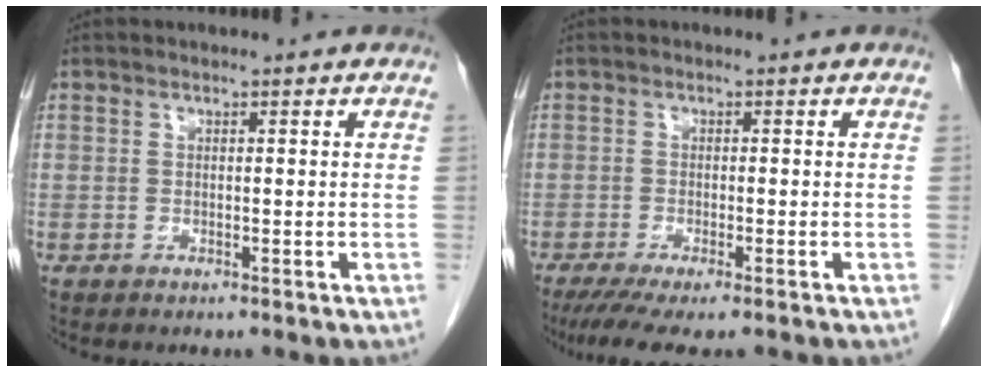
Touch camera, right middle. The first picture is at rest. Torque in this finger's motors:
{"motor_torque": [0.89, -0.62, 0.04, 0.08]}